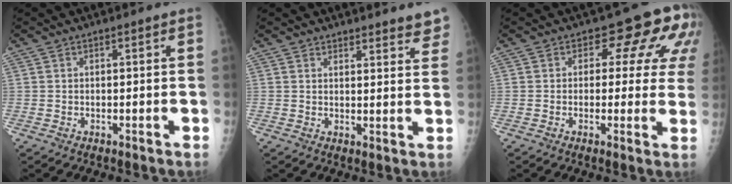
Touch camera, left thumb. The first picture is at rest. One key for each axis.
{"total": 6.0, "fx": 5.5, "fy": 1.6, "fz": 1.9, "tx": 0.007, "ty": -0.030, "tz": 0.055}
{"total": 10.3, "fx": 4.3, "fy": 6.1, "fz": 7.1, "tx": -0.031, "ty": -0.011, "tz": 0.033}